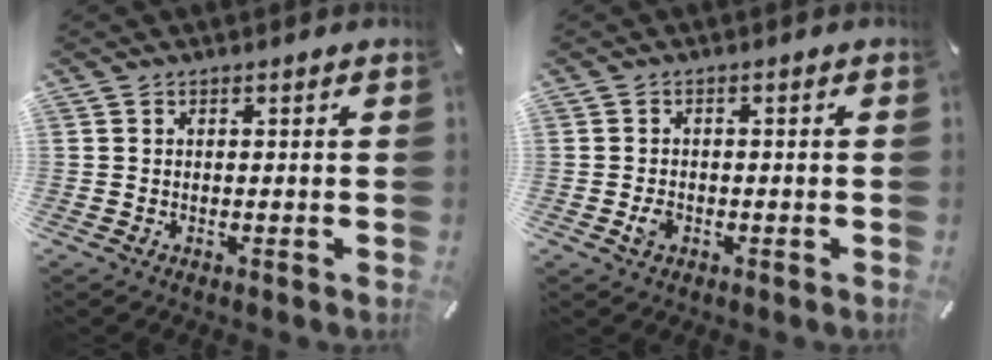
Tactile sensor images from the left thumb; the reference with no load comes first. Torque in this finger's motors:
{"motor_torque": [-0.04, 0.09, 0.01, 0.01, 0.00]}